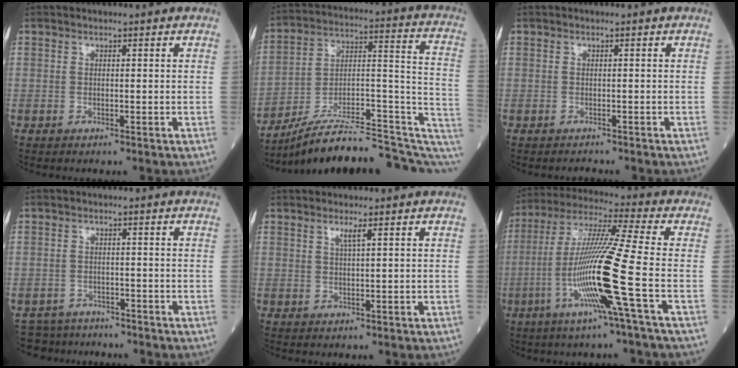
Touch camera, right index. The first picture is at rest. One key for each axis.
{"total": 21.2, "fx": -16.8, "fy": 3.9, "fz": 12.3, "tx": -0.129, "ty": 0.056, "tz": -0.254}
{"total": 0.6, "fx": -0.6, "fy": 0.1, "fz": -0.1, "tx": -0.001, "ty": -0.003, "tz": -0.012}
{"total": 4.7, "fx": -4.1, "fy": 2.0, "fz": -1.0, "tx": 0.020, "ty": 0.005, "tz": -0.071}
{"total": 1.5, "fx": 0.8, "fy": -0.3, "fz": 1.2, "tx": -0.032, "ty": -0.002, "tz": 0.017}
{"total": 15.6, "fx": -4.7, "fy": -2.3, "fz": 14.7, "tx": -0.296, "ty": -0.016, "tz": -0.099}